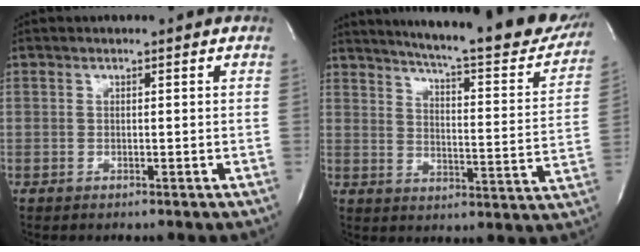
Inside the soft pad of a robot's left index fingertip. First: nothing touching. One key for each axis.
{"total": 26.3, "fx": 23.0, "fy": 3.4, "fz": 12.4, "tx": -0.184, "ty": -0.067, "tz": 0.280}